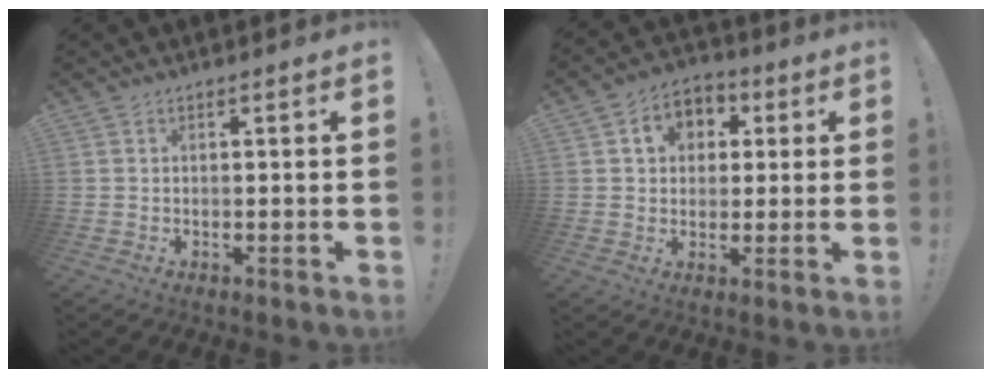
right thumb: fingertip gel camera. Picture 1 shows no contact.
{"total": 8.3, "force": [2.1, 7.2, 3.5], "torque": [-0.043, -0.001, 0.043]}